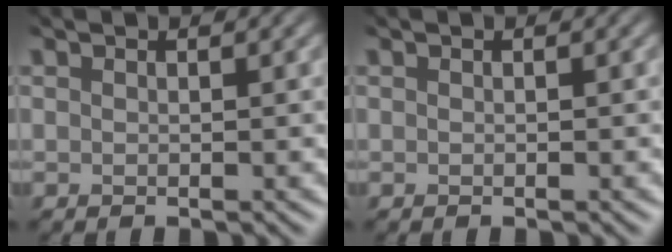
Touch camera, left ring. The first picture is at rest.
{"total": 0.0}